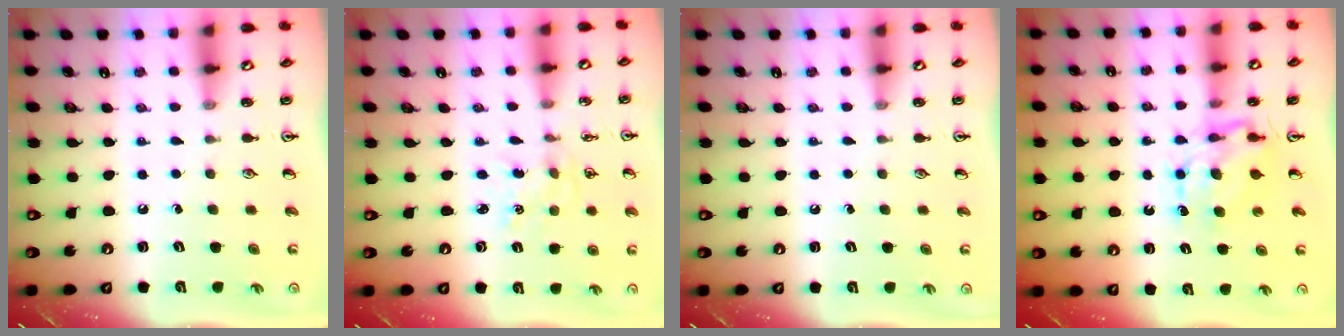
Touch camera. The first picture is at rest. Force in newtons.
{"total": 0.6, "press": 0.6, "slide": 0.1}
{"total": 0.0}
{"total": 6.9, "press": 6.9, "slide": 0.5}